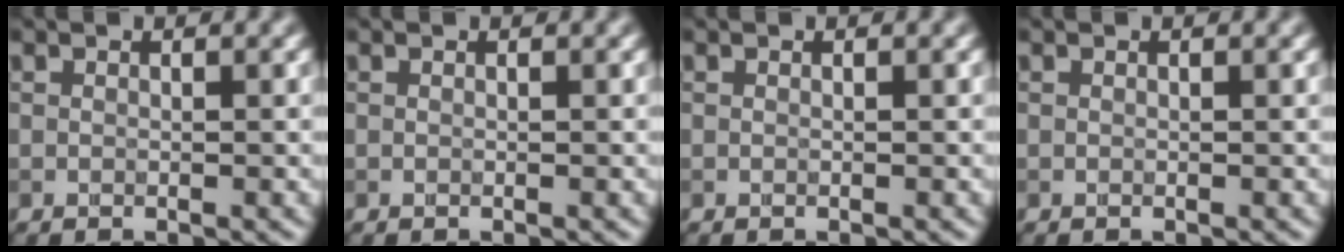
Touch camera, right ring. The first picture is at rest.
{"total": 0.0}
{"total": 0.0}
{"total": 0.0}